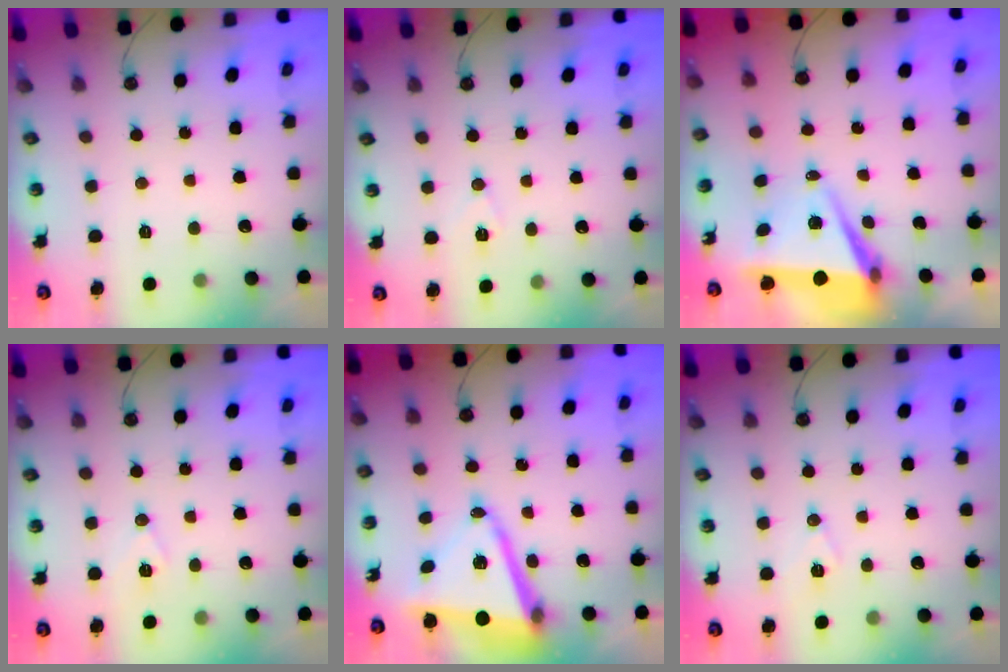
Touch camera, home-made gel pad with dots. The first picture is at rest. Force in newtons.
{"total": 6.6, "press": 4.8, "slide": 4.5}
{"total": 7.6, "press": 6.1, "slide": 4.5}
{"total": 7.2, "press": 6.2, "slide": 3.7}
{"total": 12.8, "press": 12.5, "slide": 2.5}
{"total": 7.7, "press": 6.6, "slide": 4.0}